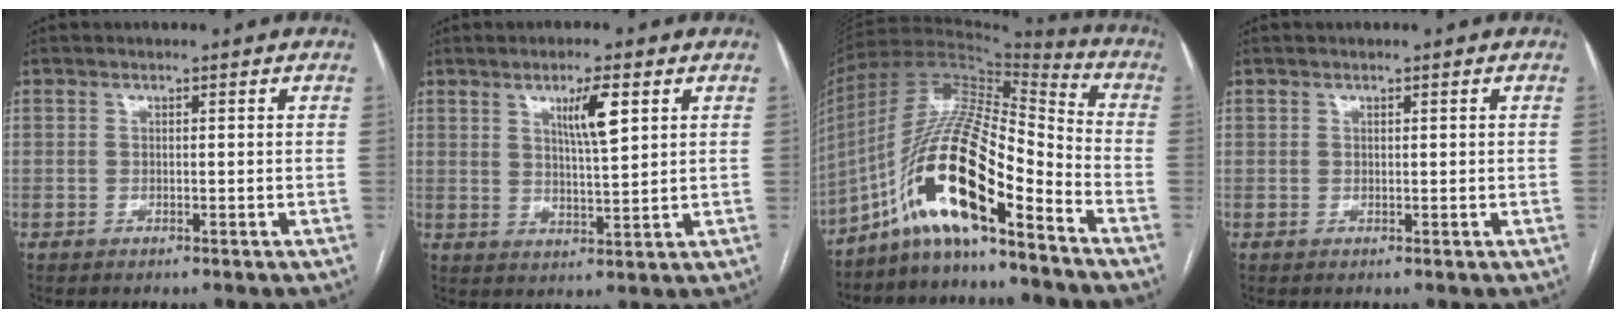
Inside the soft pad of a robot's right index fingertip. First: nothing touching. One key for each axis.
{"total": 5.8, "fx": 2.6, "fy": 0.6, "fz": 5.1, "tx": -0.088, "ty": -0.002, "tz": 0.045}
{"total": 16.7, "fx": -9.6, "fy": 2.9, "fz": 13.3, "tx": -0.260, "ty": 0.019, "tz": -0.172}
{"total": 0.0}